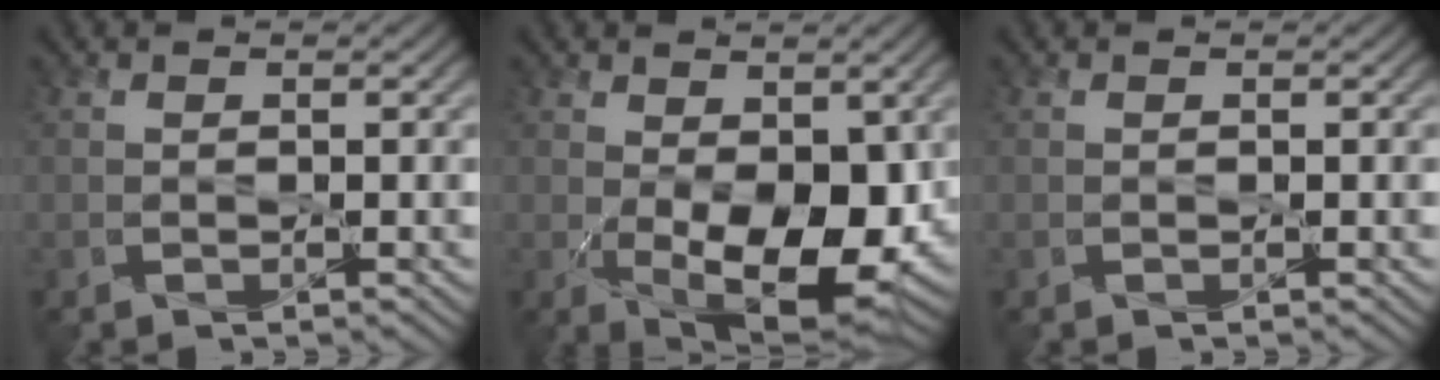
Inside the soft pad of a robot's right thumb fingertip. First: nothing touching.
{"total": 11.5, "force": [-1.0, 6.1, 9.7], "torque": [-0.161, -0.025, -0.003]}
{"total": 0.0}